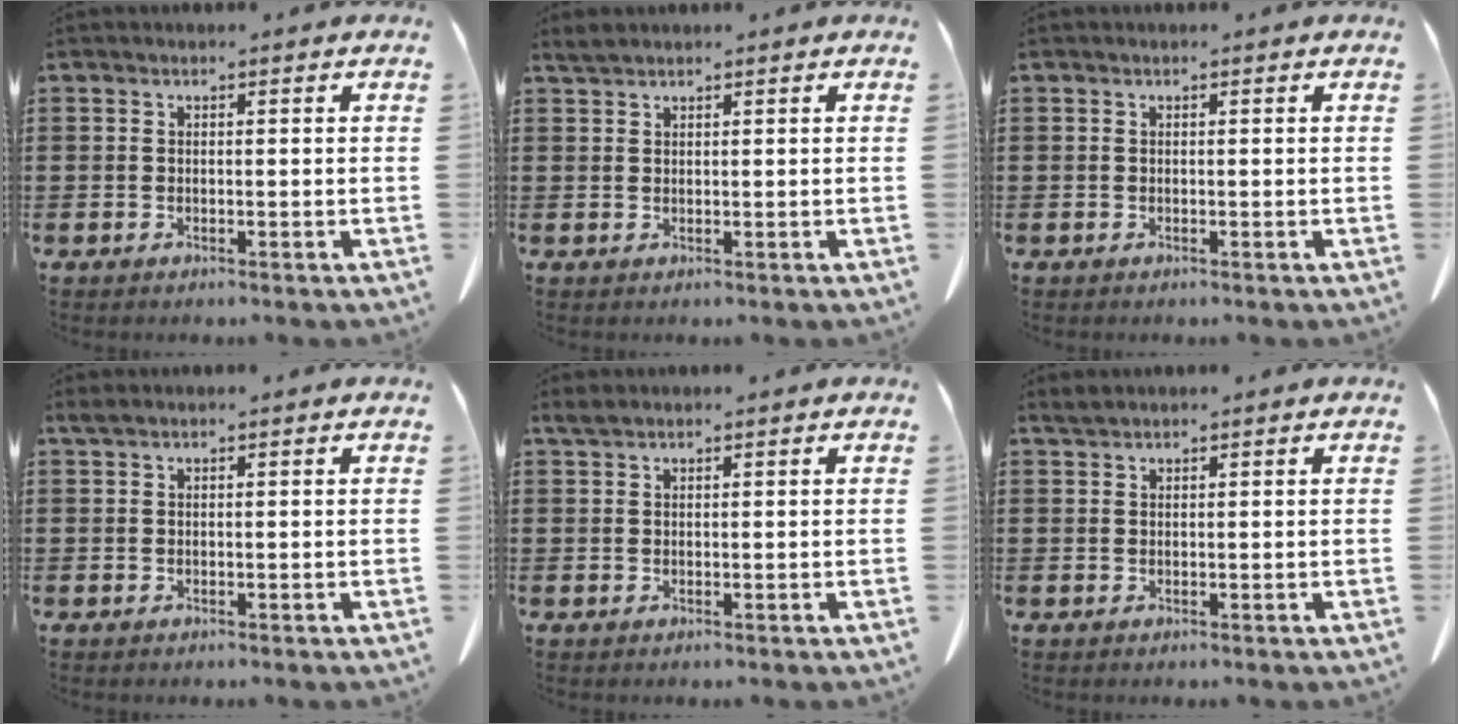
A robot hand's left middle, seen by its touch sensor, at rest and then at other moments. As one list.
[{"total": 1.3, "force": [1.2, 0.2, 0.5], "torque": [-0.014, 0.001, 0.023]}, {"total": 0.0}, {"total": 0.8, "force": [0.5, 0.1, 0.5], "torque": [-0.013, 0.001, 0.010]}, {"total": 1.2, "force": [1.0, 0.3, 0.7], "torque": [-0.017, 0.002, 0.019]}, {"total": 1.2, "force": [1.0, 0.2, 0.5], "torque": [-0.013, 0.001, 0.019]}]